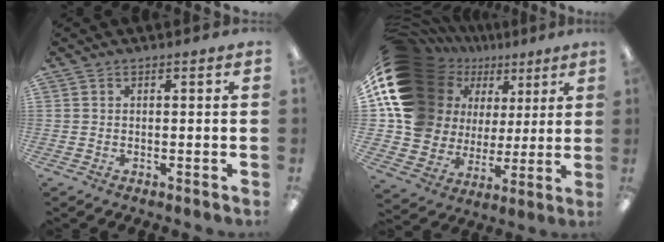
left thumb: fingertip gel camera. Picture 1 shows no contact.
{"total": 21.0, "force": [7.9, 16.7, 10.0], "torque": [-0.198, -0.056, 0.180]}